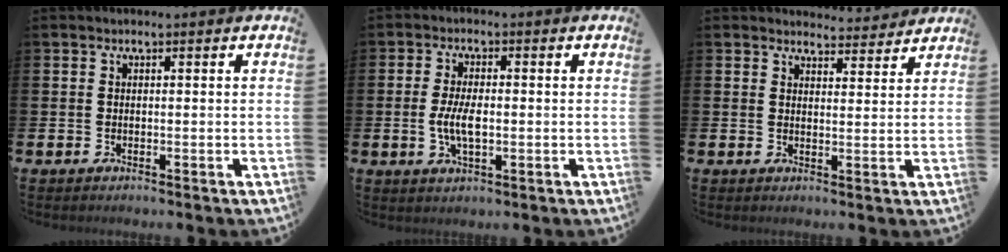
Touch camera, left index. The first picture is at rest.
{"total": 4.7, "force": [-0.4, 2.0, 4.2], "torque": [-0.091, -0.002, -0.012]}
{"total": 3.7, "force": [3.6, 0.7, -0.2], "torque": [0.003, -0.023, 0.063]}